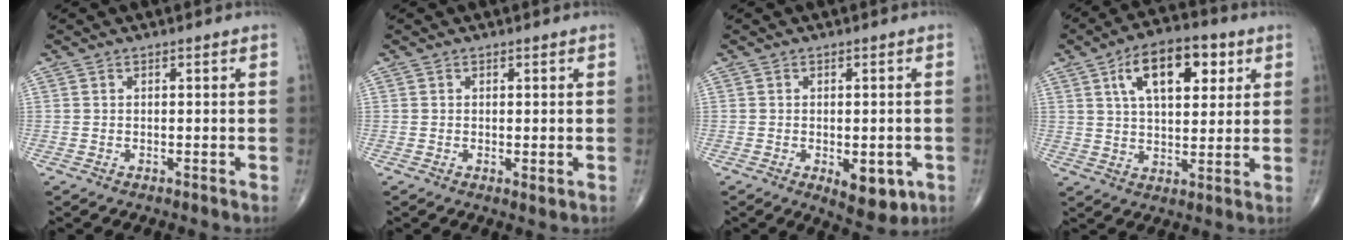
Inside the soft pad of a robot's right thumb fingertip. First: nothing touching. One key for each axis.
{"total": 1.0, "fx": -0.1, "fy": 0.4, "fz": 1.0, "tx": -0.015, "ty": -0.006, "tz": -0.002}
{"total": 6.8, "fx": -2.2, "fy": 3.4, "fz": 5.6, "tx": -0.057, "ty": -0.005, "tz": -0.019}
{"total": 14.2, "fx": 5.6, "fy": 7.2, "fz": 10.9, "tx": -0.147, "ty": -0.005, "tz": 0.089}